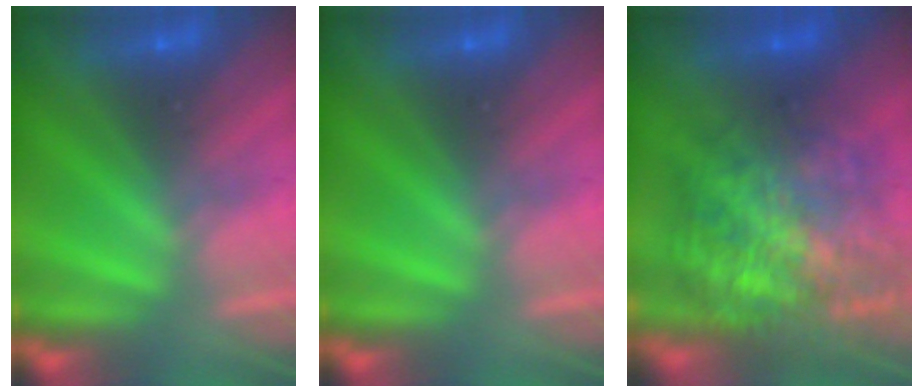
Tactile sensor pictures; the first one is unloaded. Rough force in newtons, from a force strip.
{"total": 0.0}
{"total": 7.3}